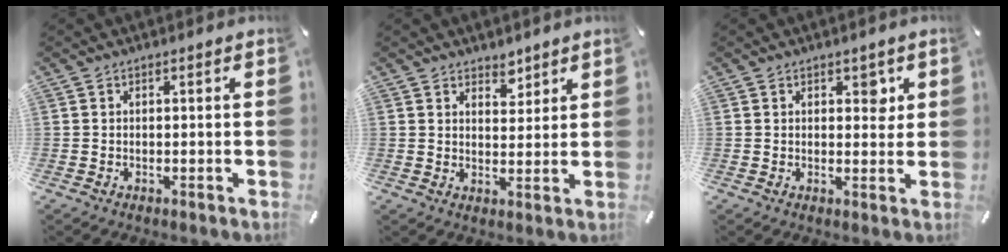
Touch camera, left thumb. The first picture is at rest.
{"total": 3.9, "force": [3.2, 2.3, 0.2], "torque": [0.011, -0.018, 0.056]}
{"total": 3.4, "force": [1.5, 2.1, 2.2], "torque": [-0.007, -0.011, 0.016]}